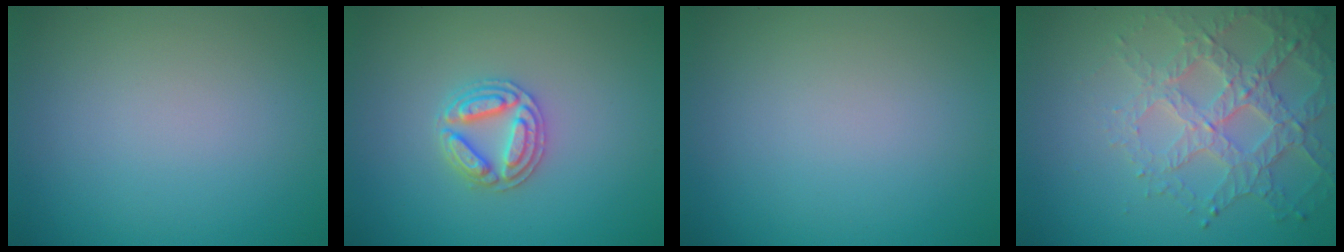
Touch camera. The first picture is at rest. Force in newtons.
{"total": 2.9, "press": 2.9, "slide": 0.5}
{"total": 0.0}
{"total": 4.7, "press": 4.1, "slide": 2.4}